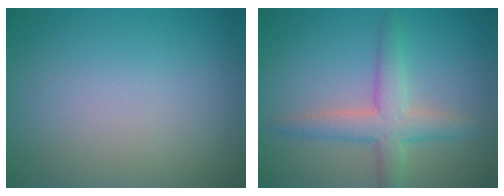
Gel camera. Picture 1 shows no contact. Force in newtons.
{"total": 3.9, "press": 3.9, "slide": 0.1}